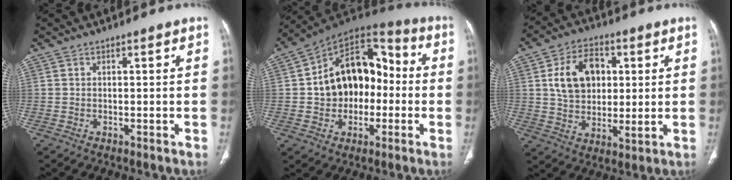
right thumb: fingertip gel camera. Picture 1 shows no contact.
{"total": 18.6, "force": [-0.8, 13.3, 13.0], "torque": [-0.151, 0.047, -0.017]}
{"total": 13.0, "force": [3.3, 9.0, 8.8], "torque": [-0.120, -0.005, 0.058]}